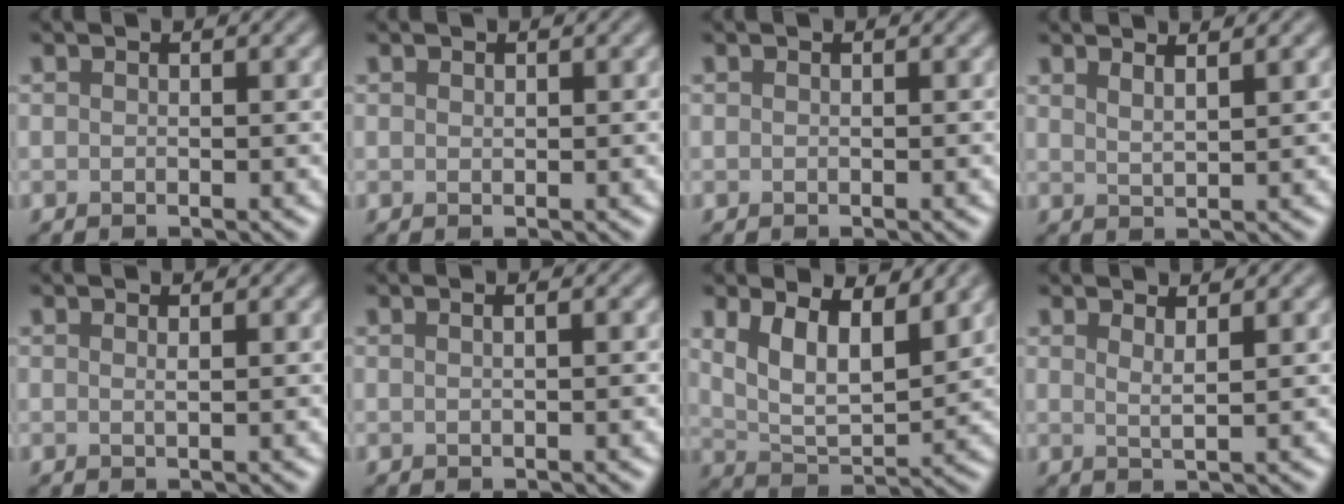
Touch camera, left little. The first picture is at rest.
{"total": 0.0}
{"total": 0.0}
{"total": 2.3, "force": [1.7, 0.6, 1.3], "torque": [-0.010, 0.010, 0.014]}
{"total": 0.6, "force": [0.3, 0.2, 0.5], "torque": [-0.001, -0.001, 0.003]}
{"total": 1.7, "force": [0.6, 0.7, 1.4], "torque": [-0.004, 0.001, -0.008]}
{"total": 6.6, "force": [3.3, 3.0, 4.8], "torque": [-0.095, -0.007, 0.054]}
{"total": 1.7, "force": [1.1, 0.4, 1.2], "torque": [-0.013, -0.002, 0.013]}